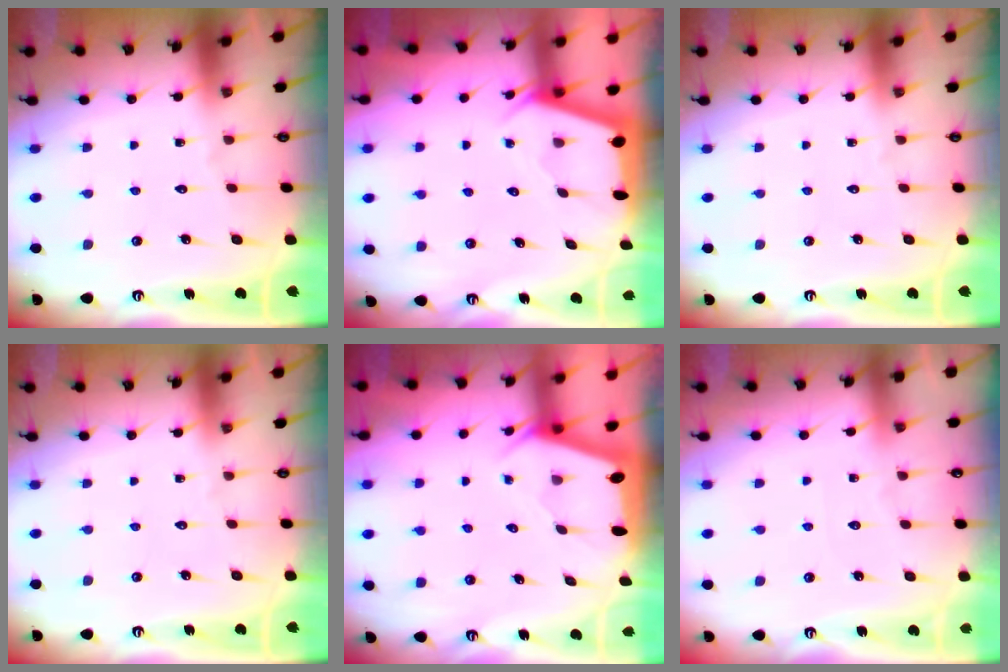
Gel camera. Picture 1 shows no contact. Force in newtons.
{"total": 2.4, "press": 2.4, "slide": 0.3}
{"total": 0.0}
{"total": 0.0}
{"total": 1.9, "press": 1.8, "slide": 0.3}
{"total": 2.9, "press": 2.9, "slide": 0.5}